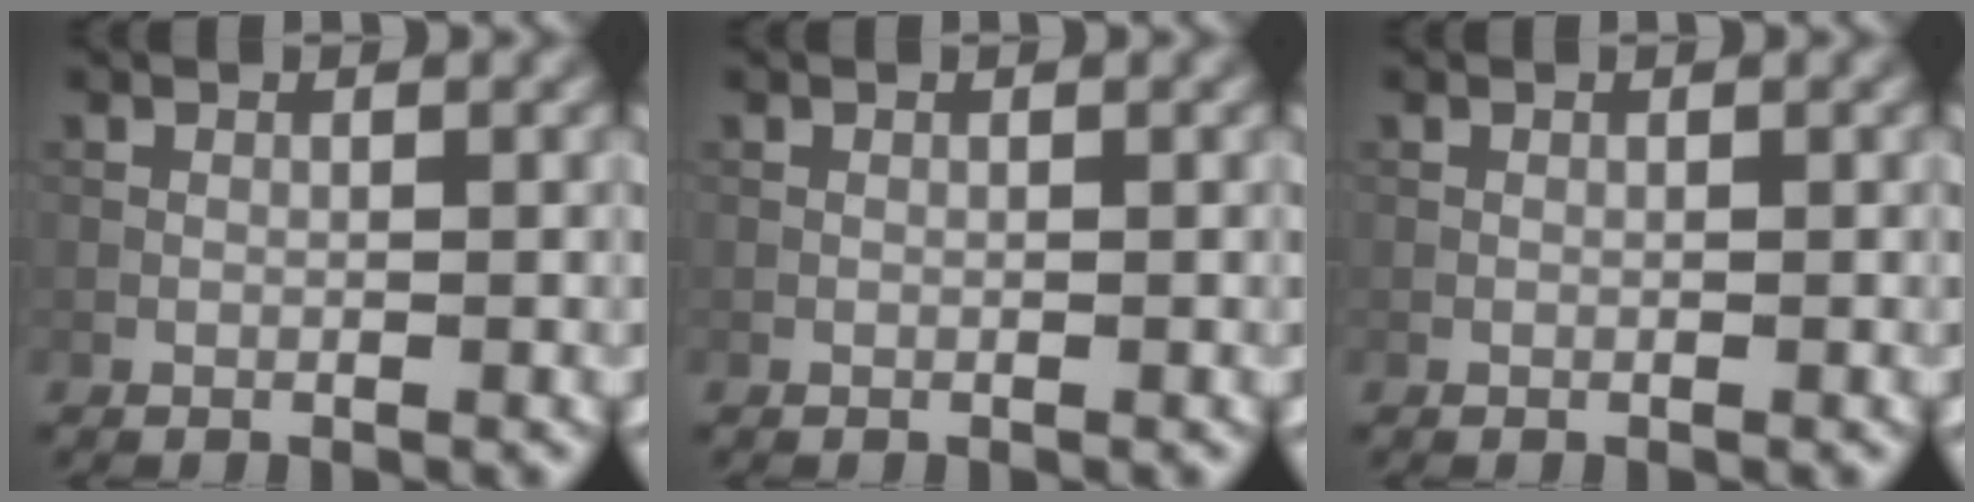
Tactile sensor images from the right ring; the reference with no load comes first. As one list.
[{"total": 0.0}, {"total": 0.0}]